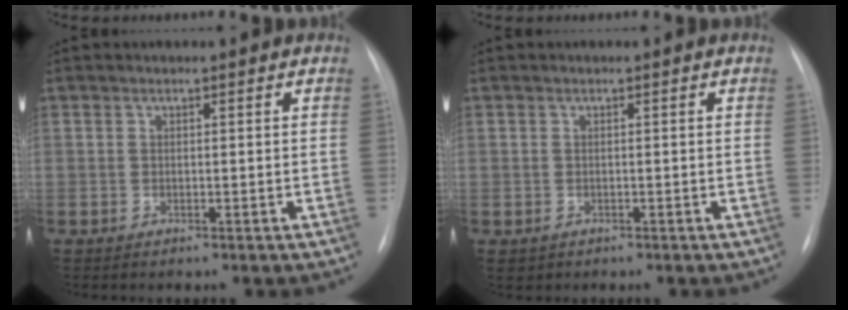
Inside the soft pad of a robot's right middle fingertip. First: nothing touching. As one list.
[{"total": 0.9, "force": [-0.4, 0.8, 0.2], "torque": [-0.009, 0.002, 0.002]}]